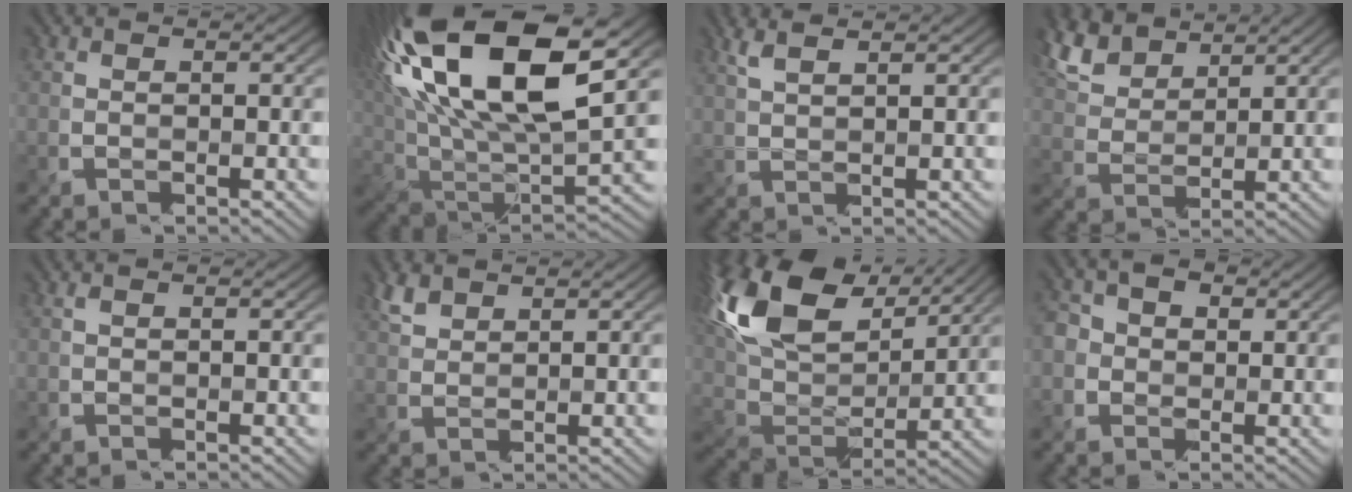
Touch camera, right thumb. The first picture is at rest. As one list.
[{"total": 21.0, "force": [10.0, 7.2, 17.0], "torque": [-0.361, 0.050, 0.173]}, {"total": 2.7, "force": [2.1, -0.4, 1.7], "torque": [-0.054, 0.003, 0.059]}, {"total": 8.2, "force": [5.8, 3.3, 4.8], "torque": [-0.139, 0.017, 0.119]}, {"total": 0.6, "force": [-0.1, -0.6, 0.0], "torque": [-0.003, -0.006, 0.005]}, {"total": 2.9, "force": [2.4, 0.7, 1.5], "torque": [-0.050, 0.002, 0.063]}, {"total": 15.9, "force": [9.3, 7.3, 10.6], "torque": [-0.263, 0.028, 0.179]}, {"total": 3.9, "force": [0.4, 3.3, 2.0], "torque": [-0.065, 0.012, -0.001]}]